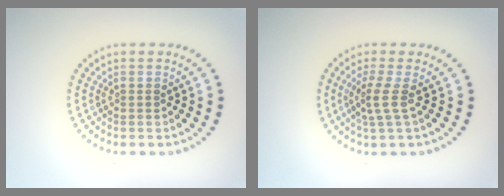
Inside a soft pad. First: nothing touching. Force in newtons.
{"total": 2.1, "press": 1.5, "slide": 1.5}